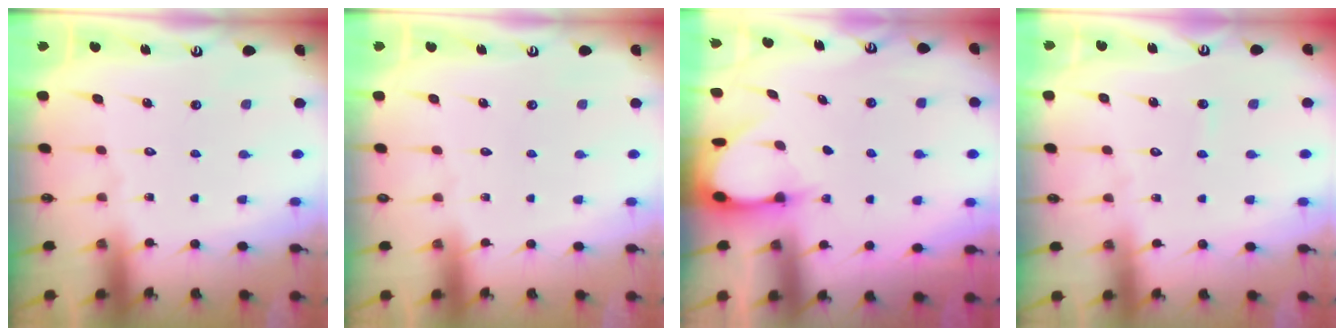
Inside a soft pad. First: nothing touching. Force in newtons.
{"total": 0.0}
{"total": 3.2, "press": 3.2, "slide": 0.5}
{"total": 2.8, "press": 2.8, "slide": 0.3}